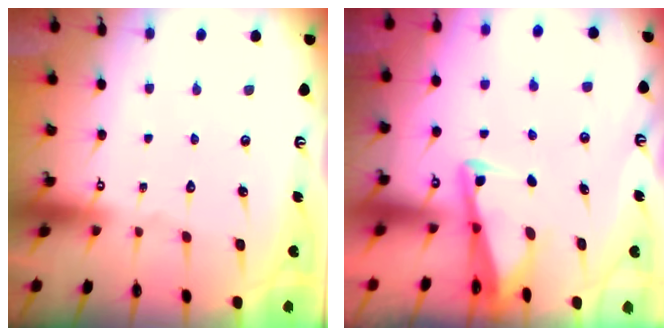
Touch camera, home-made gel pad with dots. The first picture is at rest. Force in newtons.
{"total": 2.5, "press": 2.5, "slide": 0.2}